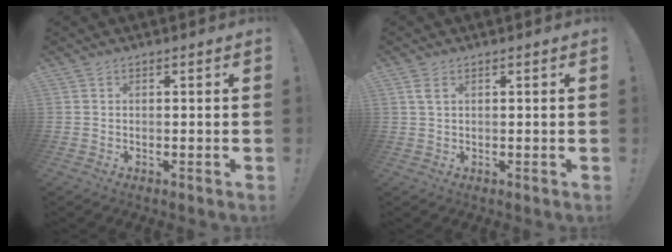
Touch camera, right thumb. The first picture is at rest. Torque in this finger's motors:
{"motor_torque": [0.06, 0.00, 0.02, 0.25, 0.00]}